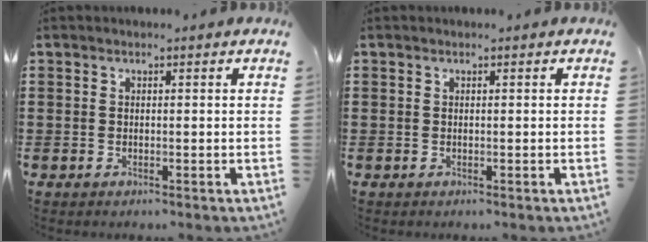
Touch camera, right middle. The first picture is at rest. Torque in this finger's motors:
{"motor_torque": [0.00, 0.00, 0.00, 0.00]}